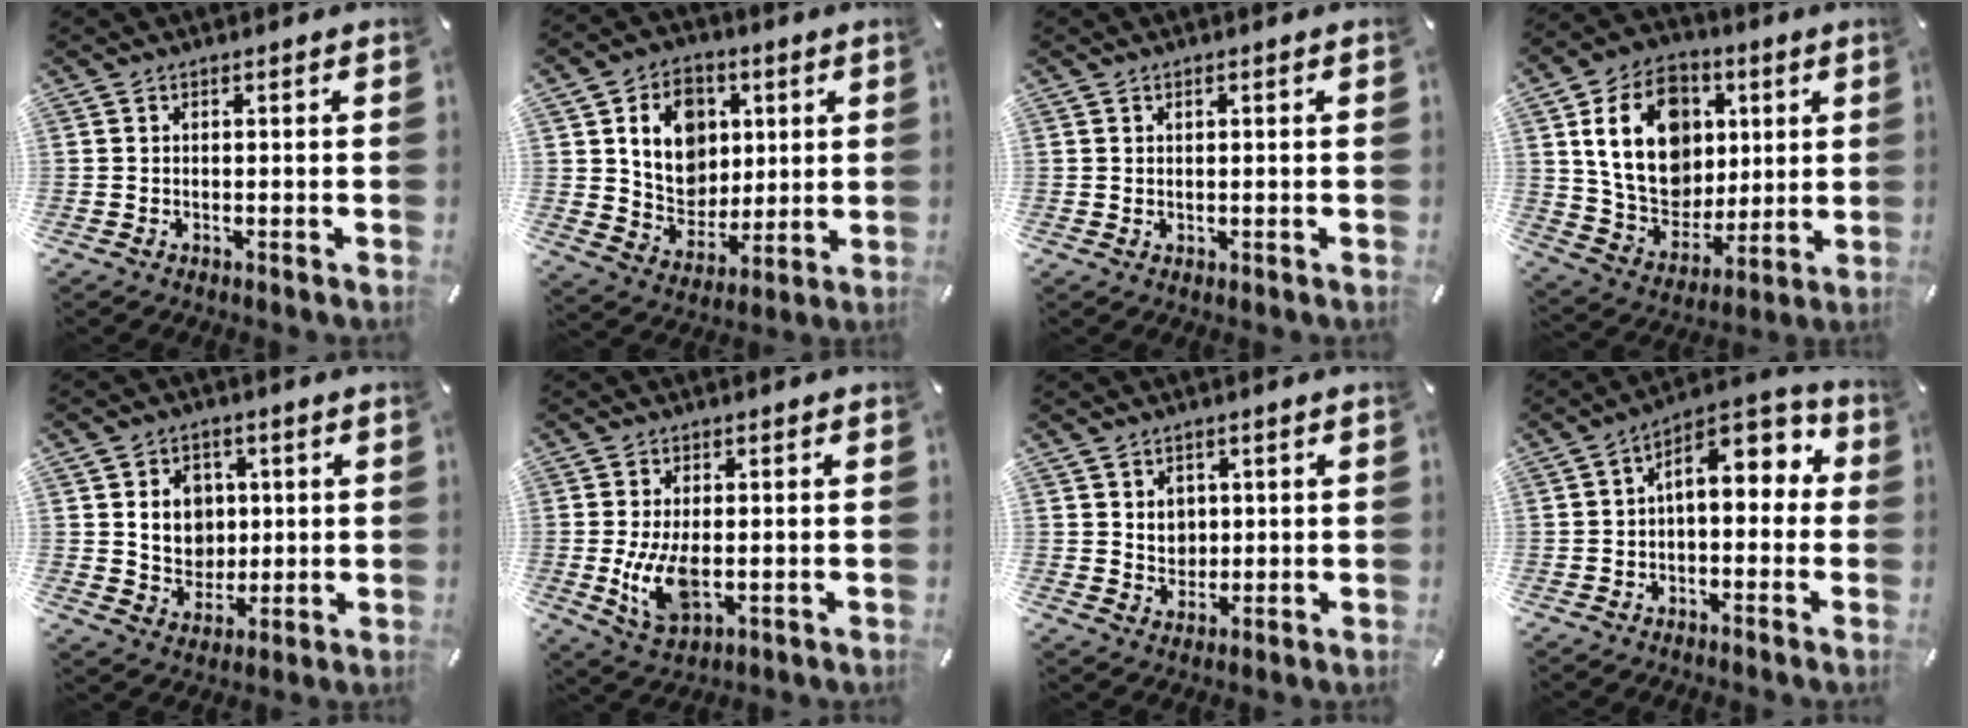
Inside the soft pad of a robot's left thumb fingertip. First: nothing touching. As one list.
[{"total": 13.8, "force": [3.7, 11.7, 6.4], "torque": [-0.115, -0.005, 0.076]}, {"total": 0.6, "force": [0.3, 0.5, 0.4], "torque": [-0.008, 0.001, 0.005]}, {"total": 19.8, "force": [4.8, 15.5, 11.3], "torque": [-0.212, -0.008, 0.094]}, {"total": 8.6, "force": [1.6, 7.7, 3.5], "torque": [-0.051, 0.001, 0.030]}, {"total": 9.4, "force": [-0.8, 5.2, 7.8], "torque": [-0.177, -0.014, -0.015]}, {"total": 4.5, "force": [1.4, 4.2, 0.8], "torque": [-0.005, -0.001, 0.022]}, {"total": 10.0, "force": [3.1, 5.3, 7.9], "torque": [-0.117, -0.024, 0.050]}]